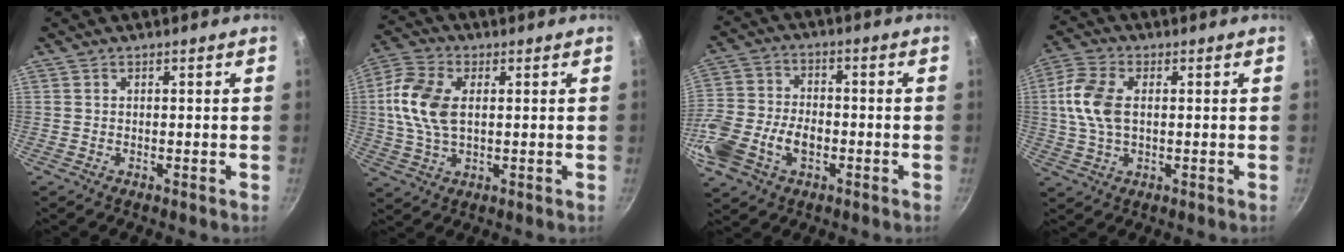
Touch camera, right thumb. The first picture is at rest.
{"total": 11.4, "force": [1.3, 6.8, 9.0], "torque": [-0.181, 0.014, 0.016]}
{"total": 15.2, "force": [-4.8, 10.3, 10.2], "torque": [-0.216, 0.031, -0.096]}
{"total": 9.5, "force": [0.9, 5.7, 7.6], "torque": [-0.156, 0.016, 0.010]}